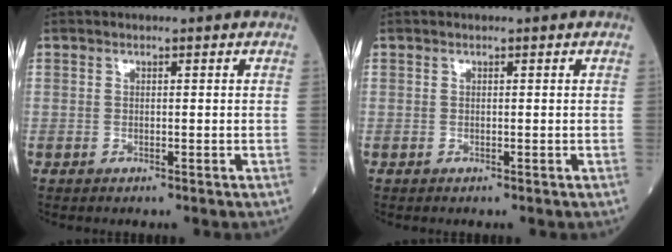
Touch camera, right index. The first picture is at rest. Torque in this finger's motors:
{"motor_torque": [0.00, 0.00, 0.00, 0.00]}